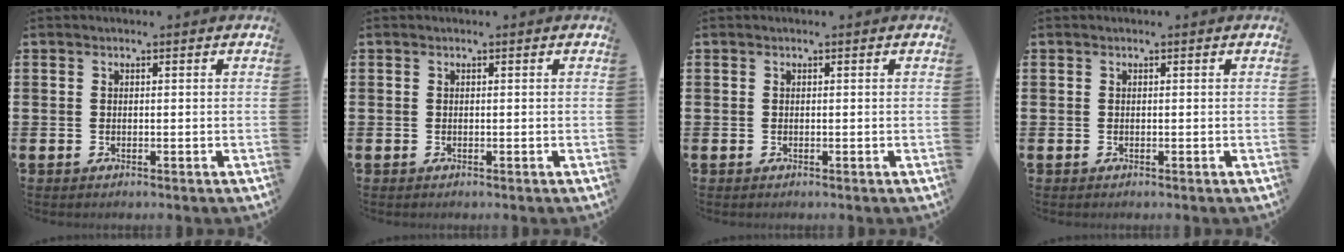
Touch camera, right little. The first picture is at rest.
{"total": 0.0}
{"total": 0.0}
{"total": 0.0}